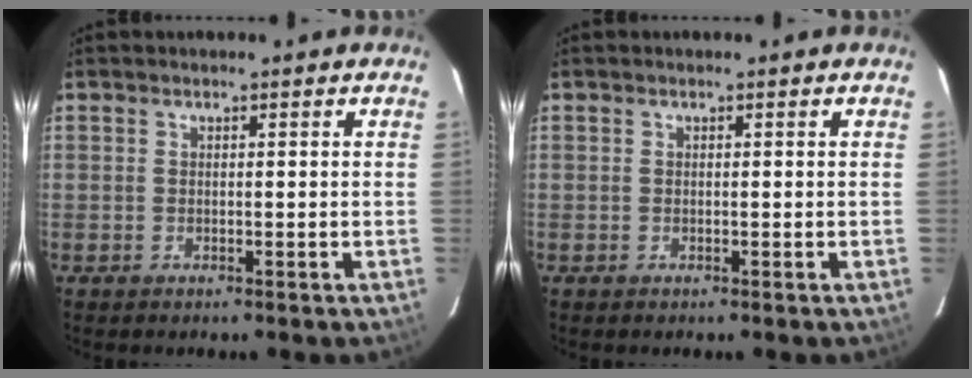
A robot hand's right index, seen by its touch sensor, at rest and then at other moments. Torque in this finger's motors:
{"motor_torque": [0.00, 0.00, -0.03, 0.00]}